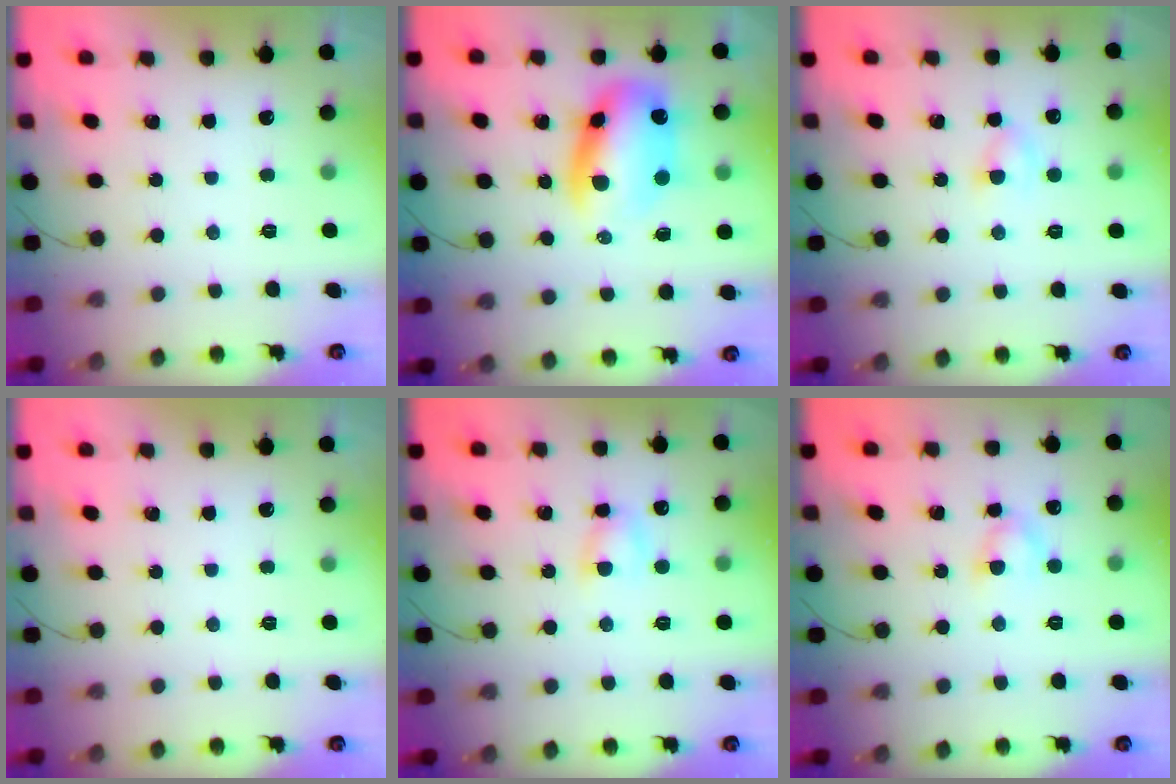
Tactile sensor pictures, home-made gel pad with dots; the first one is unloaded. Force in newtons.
{"total": 11.8, "press": 11.3, "slide": 3.2}
{"total": 2.9, "press": 2.6, "slide": 1.3}
{"total": 0.0}
{"total": 4.6, "press": 4.4, "slide": 1.4}
{"total": 3.5, "press": 3.3, "slide": 1.2}